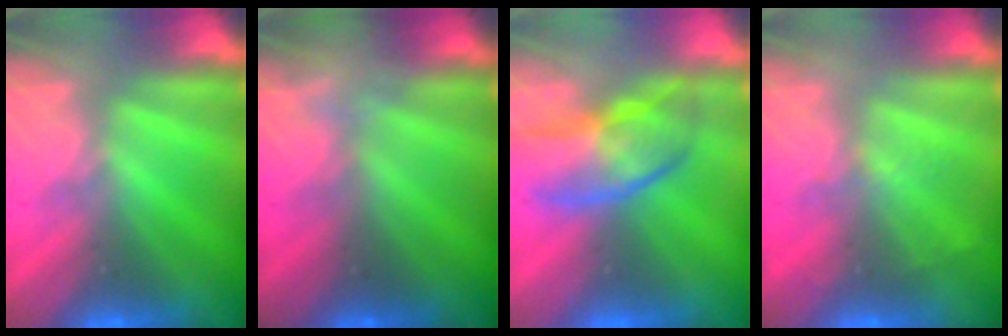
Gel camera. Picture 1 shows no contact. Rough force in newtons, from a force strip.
{"total": 2.3}
{"total": 2.7}
{"total": 2.0}